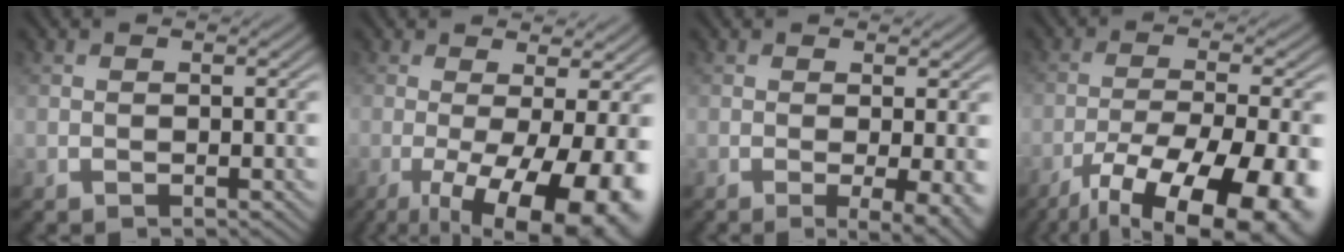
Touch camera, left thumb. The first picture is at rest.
{"total": 13.1, "force": [-3.4, 3.7, 12.1], "torque": [-0.153, -0.004, -0.038]}
{"total": 4.2, "force": [-0.5, 0.9, 4.1], "torque": [-0.064, -0.009, -0.009]}
{"total": 16.4, "force": [-10.3, 4.9, 11.8], "torque": [-0.189, -0.043, -0.150]}